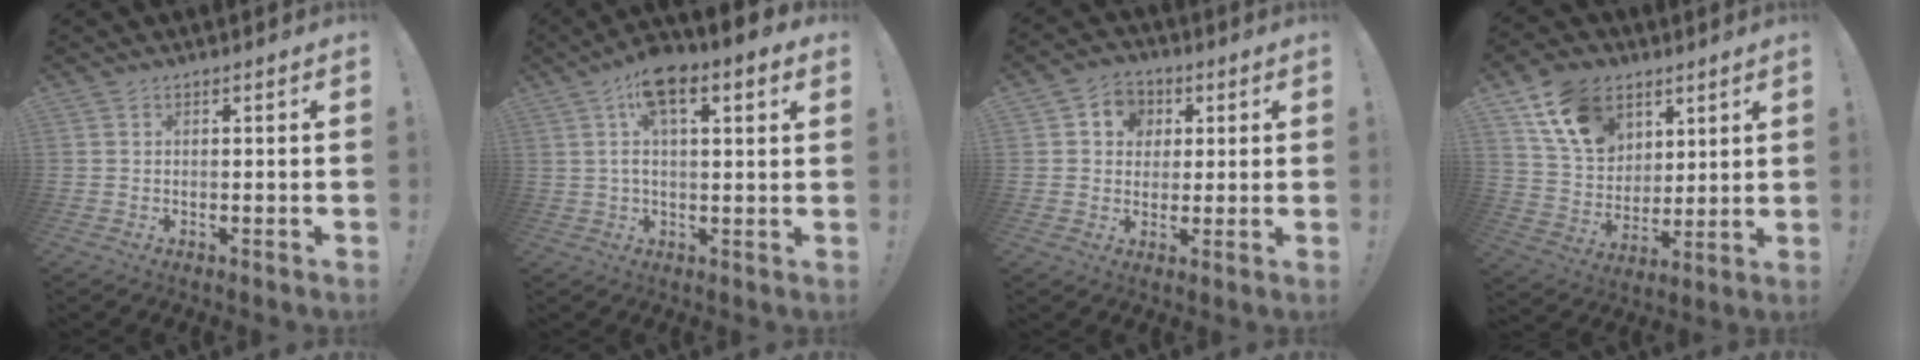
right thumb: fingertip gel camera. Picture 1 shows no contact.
{"total": 9.9, "force": [4.7, 3.6, 8.0], "torque": [-0.128, -0.011, 0.078]}
{"total": 7.4, "force": [1.4, 6.9, 2.4], "torque": [-0.033, 0.001, 0.031]}
{"total": 15.8, "force": [8.4, 11.4, 7.0], "torque": [-0.125, -0.035, 0.165]}